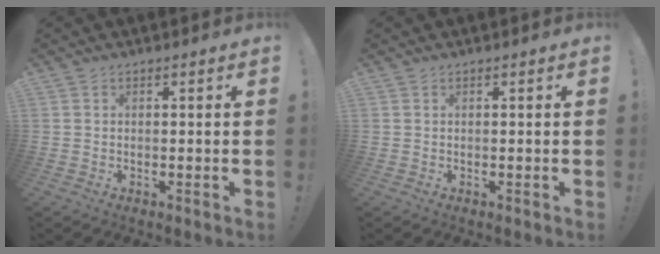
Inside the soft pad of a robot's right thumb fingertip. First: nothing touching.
{"total": 0.0}